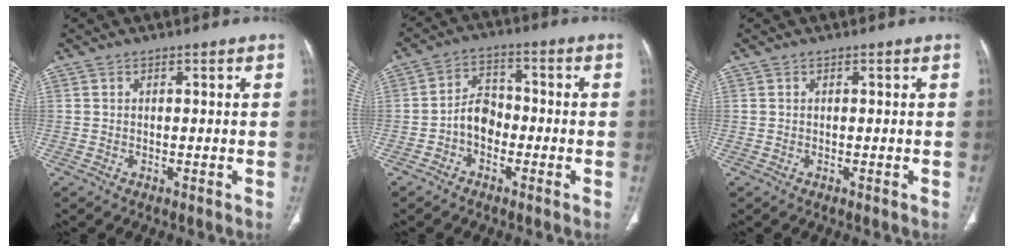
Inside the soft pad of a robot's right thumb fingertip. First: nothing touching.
{"total": 5.7, "force": [-1.9, 4.1, 3.5], "torque": [-0.044, 0.026, -0.045]}
{"total": 0.0}